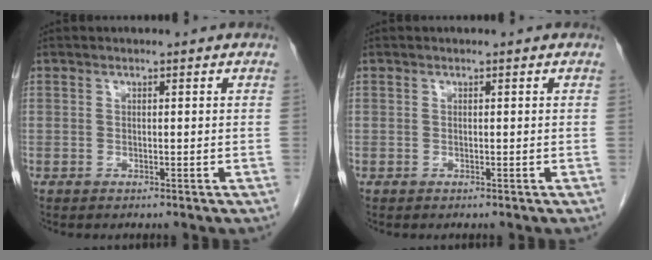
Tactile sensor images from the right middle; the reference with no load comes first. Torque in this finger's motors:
{"motor_torque": [-0.09, -0.09, -0.02, -0.01]}